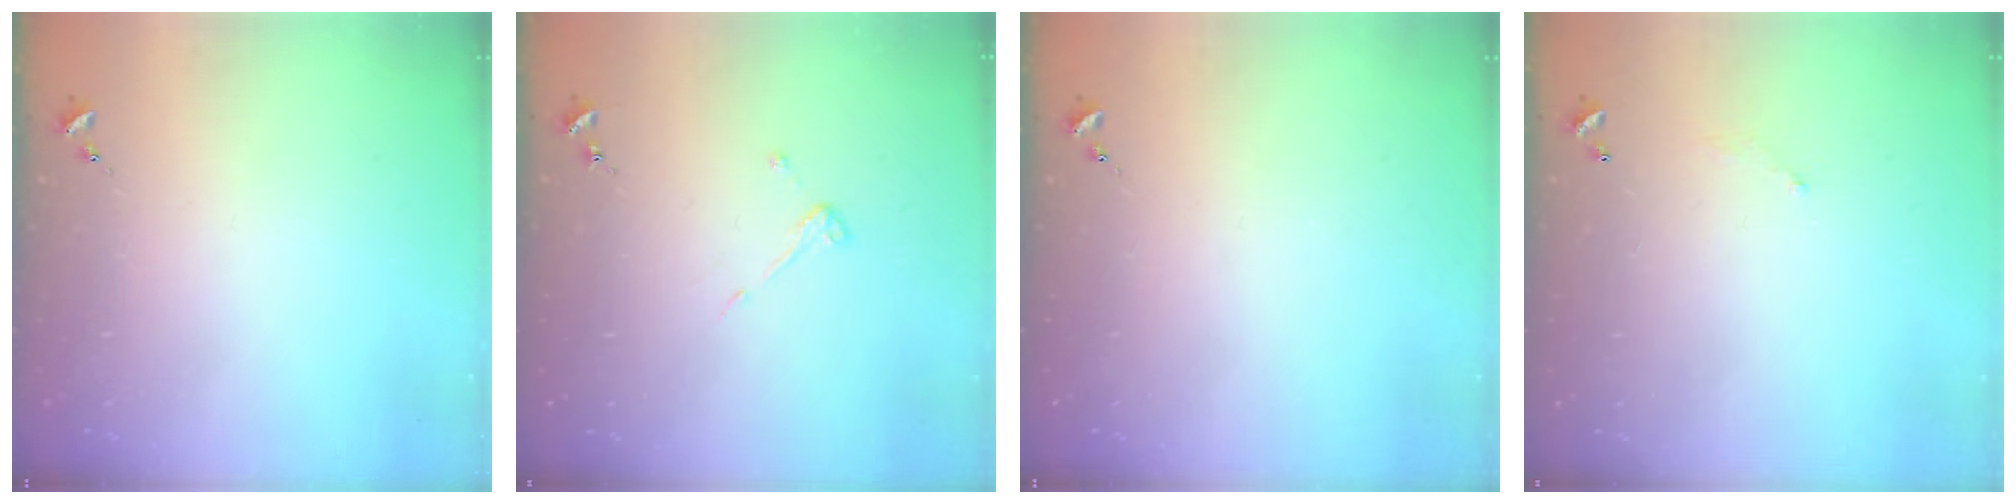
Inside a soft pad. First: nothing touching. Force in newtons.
{"total": 4.3, "press": 4.3, "slide": 0.4}
{"total": 0.0}
{"total": 5.2, "press": 5.2, "slide": 0.3}